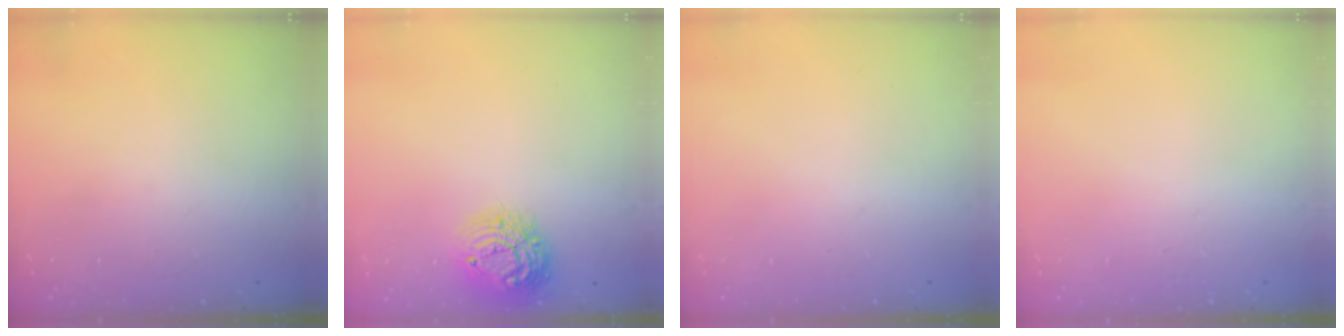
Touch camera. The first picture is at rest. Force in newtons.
{"total": 13.2, "press": 13.1, "slide": 0.9}
{"total": 0.0}
{"total": 0.0}